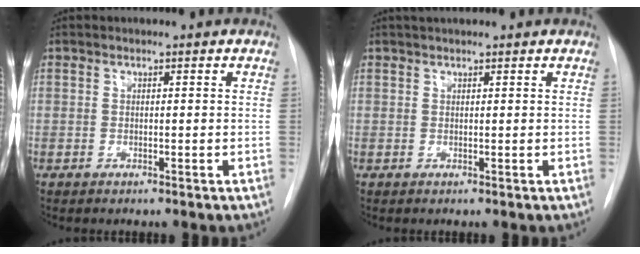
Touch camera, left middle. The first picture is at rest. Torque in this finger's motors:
{"motor_torque": [0.29, -0.25, 0.01, 0.02]}